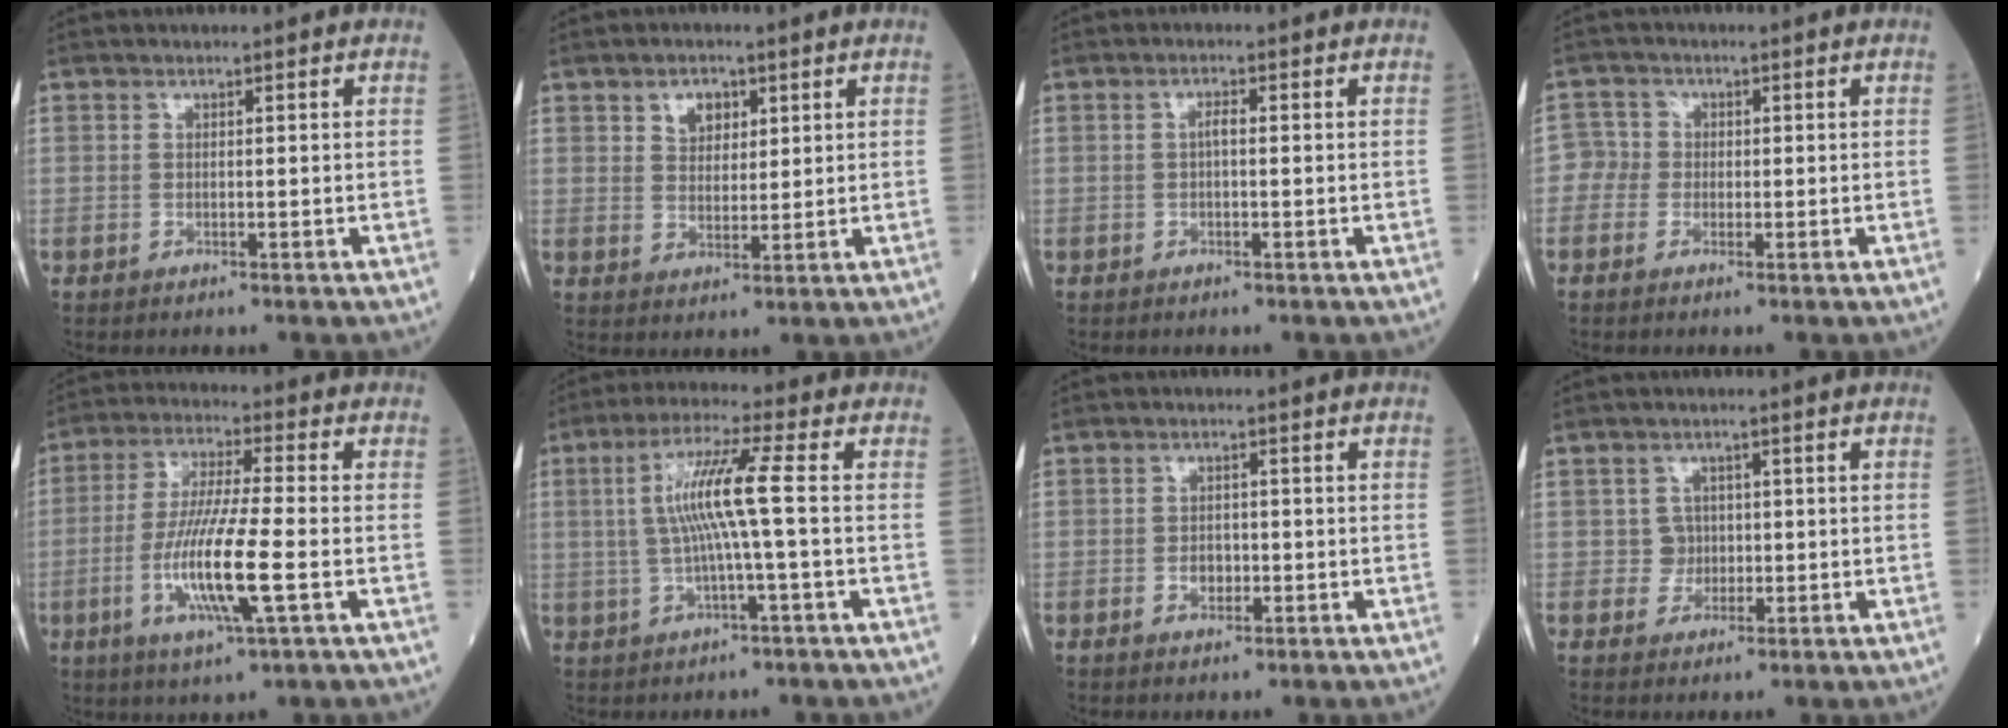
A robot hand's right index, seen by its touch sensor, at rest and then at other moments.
{"total": 3.9, "force": [2.0, 2.5, 2.2], "torque": [-0.036, 0.005, 0.036]}
{"total": 1.3, "force": [0.0, 0.3, 1.2], "torque": [-0.024, 0.003, -0.002]}
{"total": 2.6, "force": [-0.6, 2.5, 0.2], "torque": [0.008, 0.009, -0.020]}
{"total": 12.1, "force": [-3.2, 0.4, 11.7], "torque": [-0.233, -0.015, -0.064]}
{"total": 8.3, "force": [0.3, -0.7, 8.3], "torque": [-0.164, 0.013, 0.005]}
{"total": 2.1, "force": [-0.7, 1.4, 1.4], "torque": [-0.019, 0.004, -0.009]}
{"total": 2.2, "force": [0.0, 2.1, 0.1], "torque": [0.006, 0.006, -0.002]}